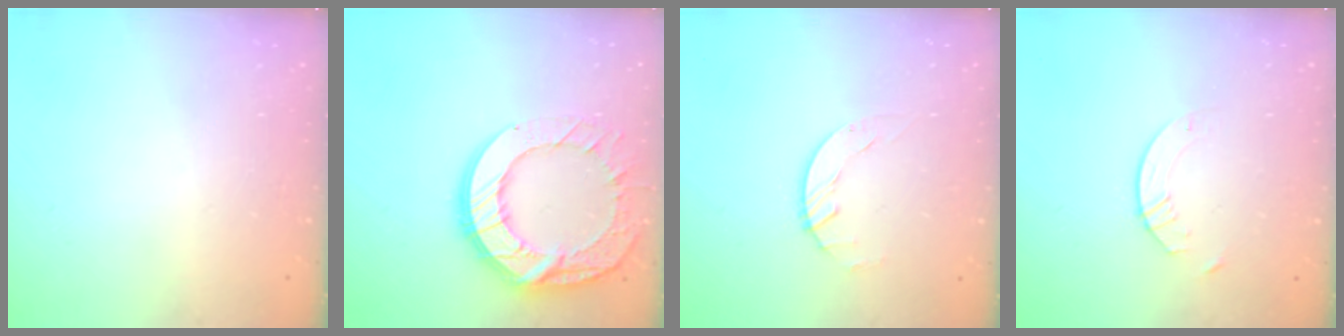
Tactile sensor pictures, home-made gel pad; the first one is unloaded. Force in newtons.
{"total": 19.8, "press": 19.7, "slide": 1.7}
{"total": 1.5, "press": 1.5, "slide": 0.2}
{"total": 2.9, "press": 2.9, "slide": 0.3}